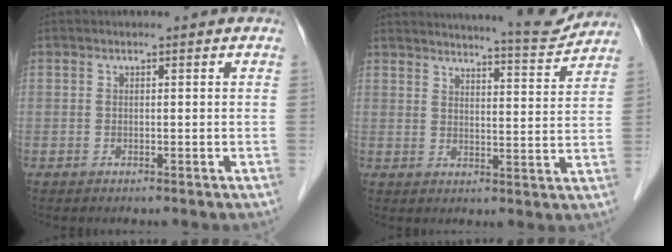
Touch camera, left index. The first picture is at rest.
{"total": 11.3, "force": [10.9, 0.1, 3.0], "torque": [-0.043, -0.016, 0.136]}